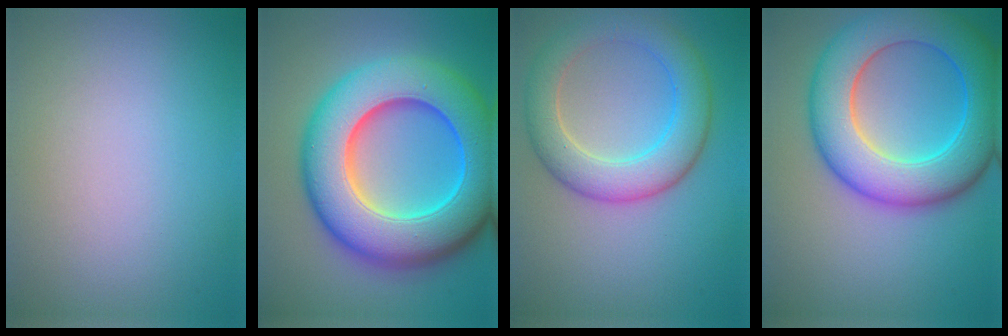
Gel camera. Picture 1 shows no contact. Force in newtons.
{"total": 13.9, "press": 13.9, "slide": 0.1}
{"total": 6.2, "press": 6.2, "slide": 0.2}
{"total": 10.5, "press": 10.5, "slide": 0.2}